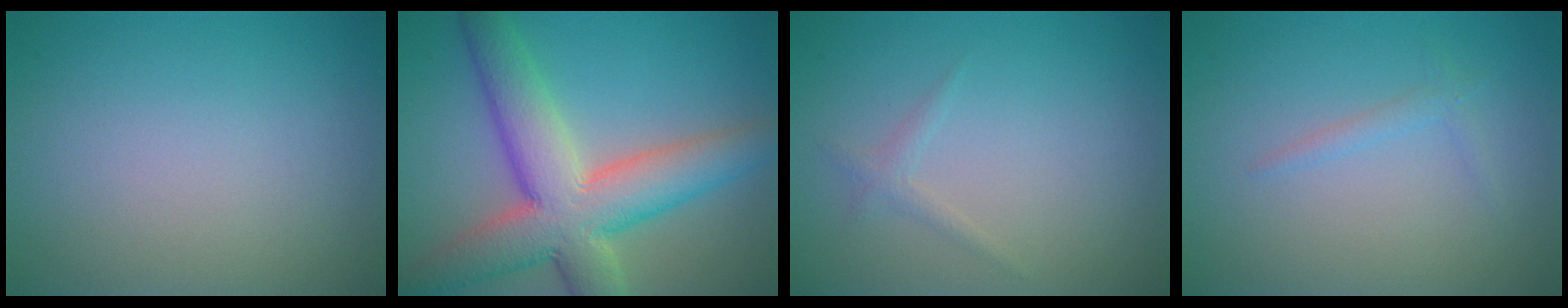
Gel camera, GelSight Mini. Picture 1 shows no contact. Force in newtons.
{"total": 9.8, "press": 9.7, "slide": 0.7}
{"total": 1.0, "press": 1.0, "slide": 0.0}
{"total": 0.9, "press": 0.9, "slide": 0.1}